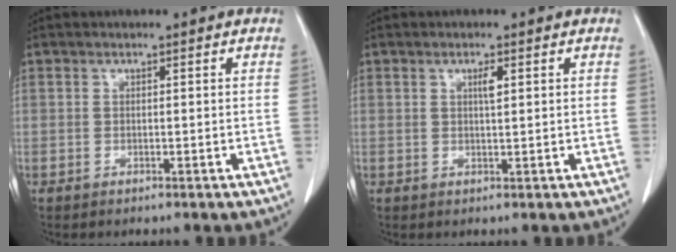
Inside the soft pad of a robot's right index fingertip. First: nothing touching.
{"total": 1.5, "force": [0.6, 0.2, 1.4], "torque": [-0.026, 0.000, 0.010]}